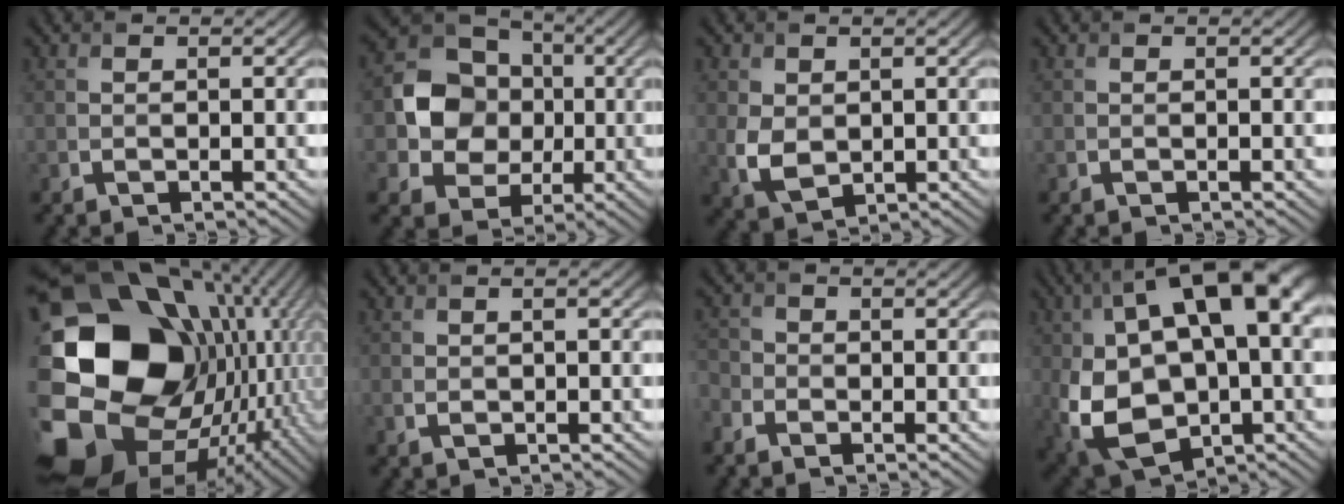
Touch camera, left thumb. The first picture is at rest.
{"total": 10.0, "force": [-0.2, 8.6, 5.0], "torque": [-0.098, 0.001, -0.019]}
{"total": 4.3, "force": [0.4, 3.2, 2.8], "torque": [-0.071, -0.005, 0.011]}
{"total": 0.0}
{"total": 23.4, "force": [-1.9, 17.9, 14.9], "torque": [-0.321, -0.071, -0.002]}
{"total": 1.6, "force": [0.2, 0.6, 1.4], "torque": [-0.029, 0.002, 0.006]}
{"total": 2.4, "force": [-1.7, 1.6, 0.7], "torque": [-0.025, -0.002, -0.048]}
{"total": 20.8, "force": [2.2, 12.5, 16.5], "torque": [-0.325, -0.011, 0.054]}